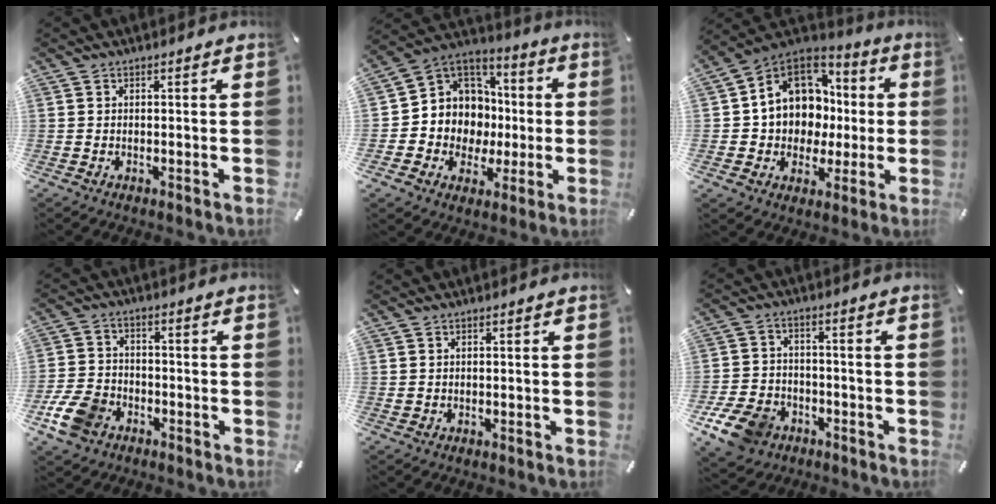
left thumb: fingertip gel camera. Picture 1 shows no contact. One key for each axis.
{"total": 10.5, "fx": 0.0, "fy": 10.5, "fz": 0.9, "tx": -0.021, "ty": -0.025, "tz": 0.019}
{"total": 12.8, "fx": 2.1, "fy": 11.7, "fz": 4.6, "tx": -0.098, "ty": -0.017, "tz": 0.052}
{"total": 9.0, "fx": -4.6, "fy": 6.4, "fz": 4.4, "tx": -0.101, "ty": 0.021, "tz": -0.086}
{"total": 0.7, "fx": 0.3, "fy": 0.6, "fz": 0.2, "tx": -0.003, "ty": 0.002, "tz": 0.005}
{"total": 9.9, "fx": -5.4, "fy": 7.2, "fz": 4.1, "tx": -0.085, "ty": 0.035, "tz": -0.099}